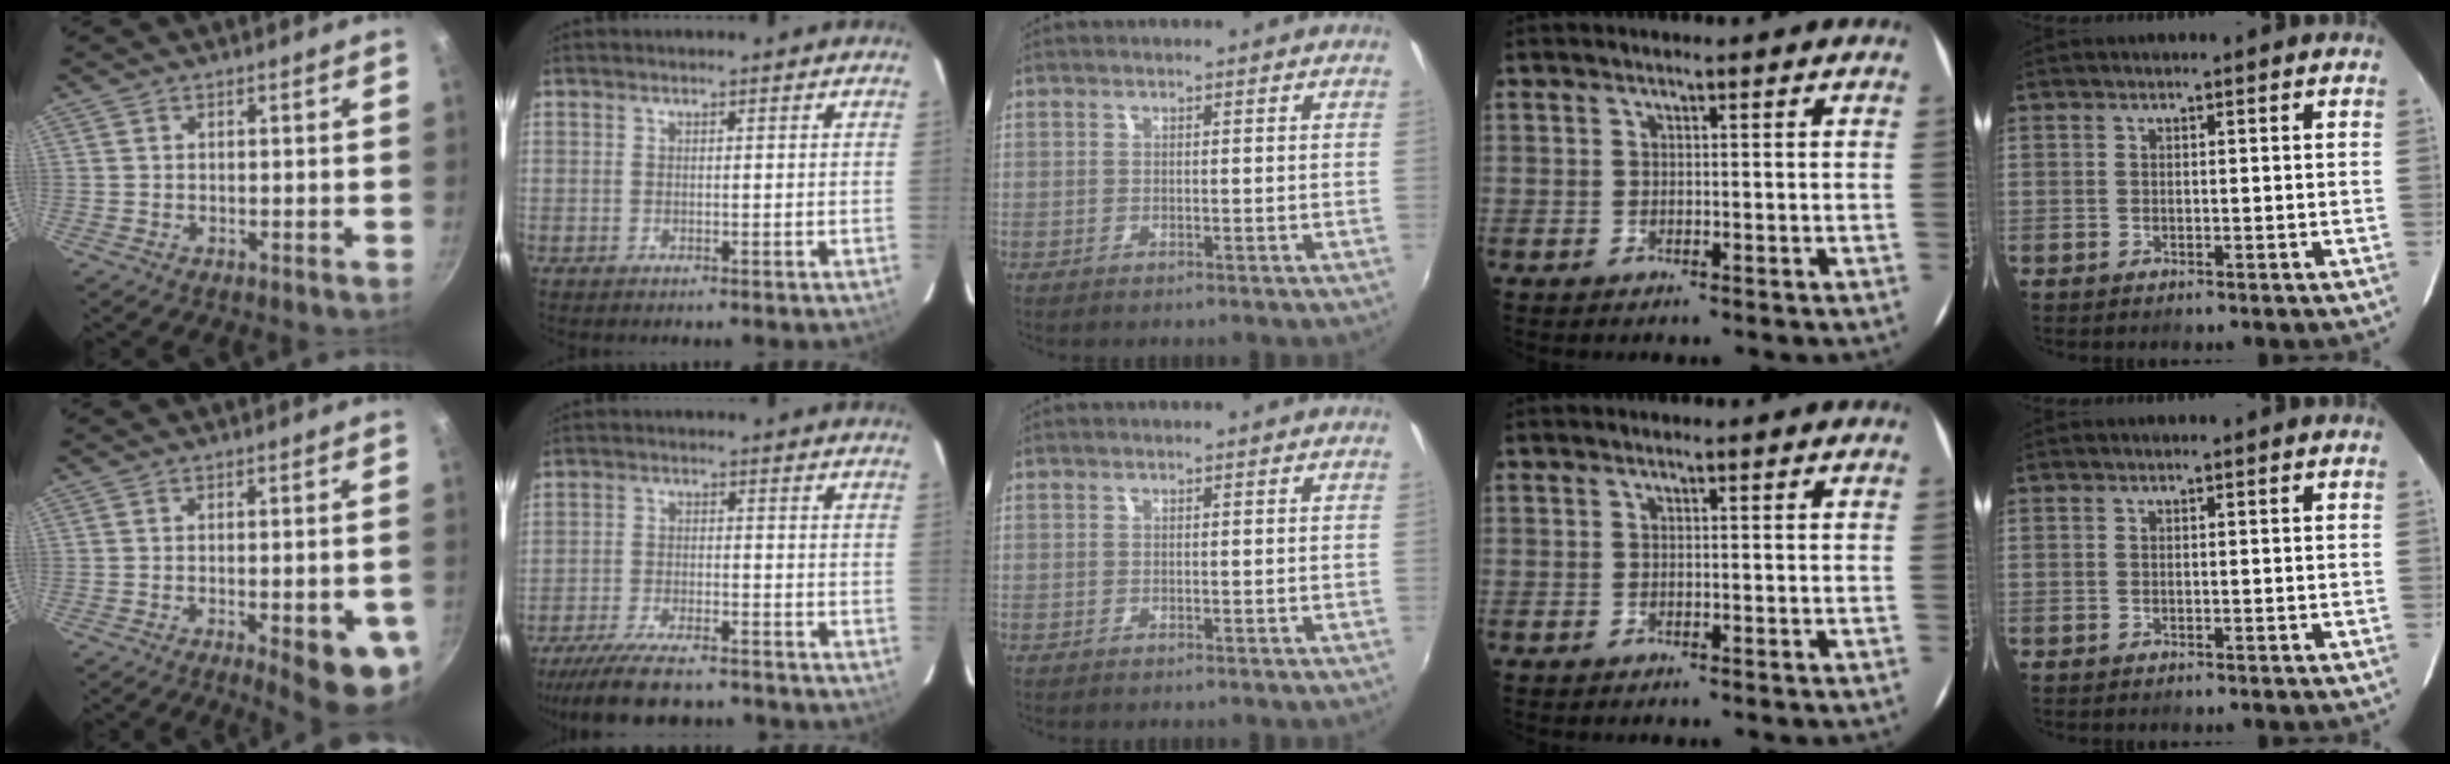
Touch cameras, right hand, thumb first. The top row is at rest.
{"thumb": {"total": 11.3, "force": [-3.9, 3.4, 10.0], "torque": [-0.099, 0.006, -0.046]}, "index": {"total": 14.6, "force": [-12.5, 3.8, 6.6], "torque": [-0.144, -0.023, -0.197]}}